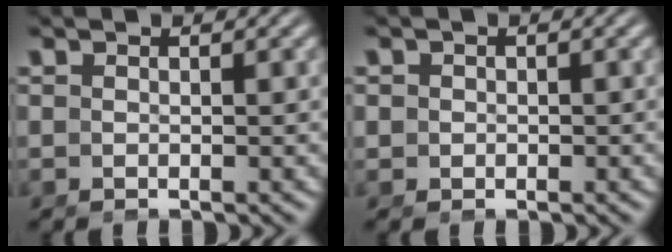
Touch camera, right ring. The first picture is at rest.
{"total": 1.9, "force": [0.0, 1.9, 0.5], "torque": [-0.020, -0.005, 0.001]}